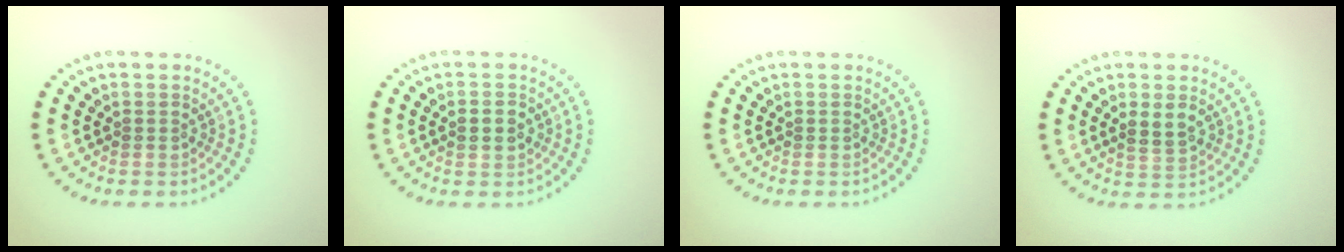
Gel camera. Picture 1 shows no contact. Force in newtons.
{"total": 2.4, "press": 2.4, "slide": 0.0}
{"total": 0.0}
{"total": 2.1, "press": 2.0, "slide": 0.4}